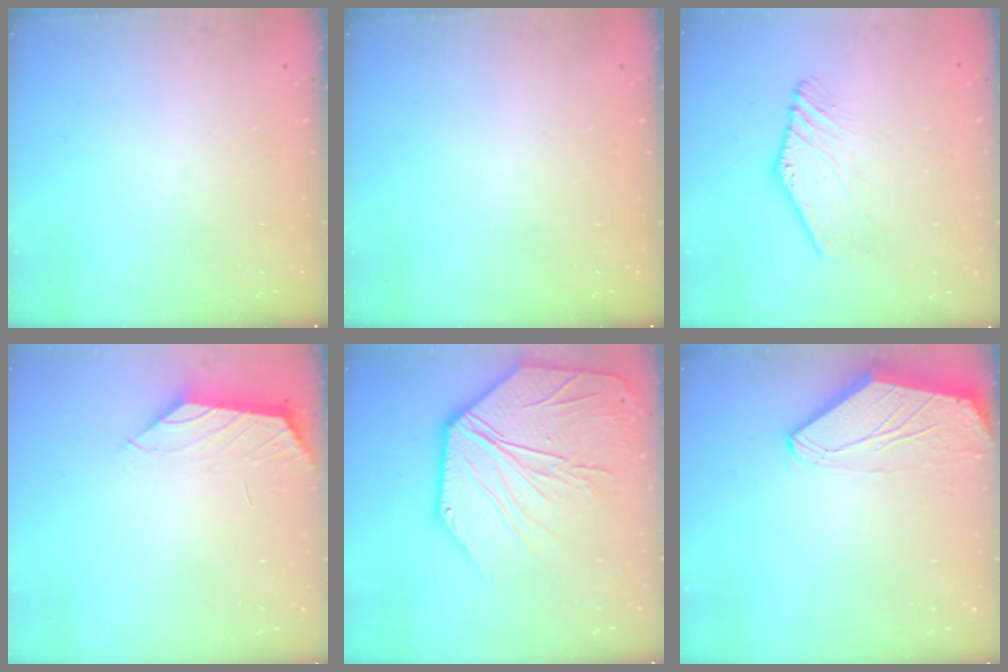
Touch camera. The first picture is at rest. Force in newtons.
{"total": 0.0}
{"total": 1.0, "press": 0.9, "slide": 0.2}
{"total": 1.1, "press": 1.0, "slide": 0.4}
{"total": 14.4, "press": 14.3, "slide": 1.6}
{"total": 0.0}